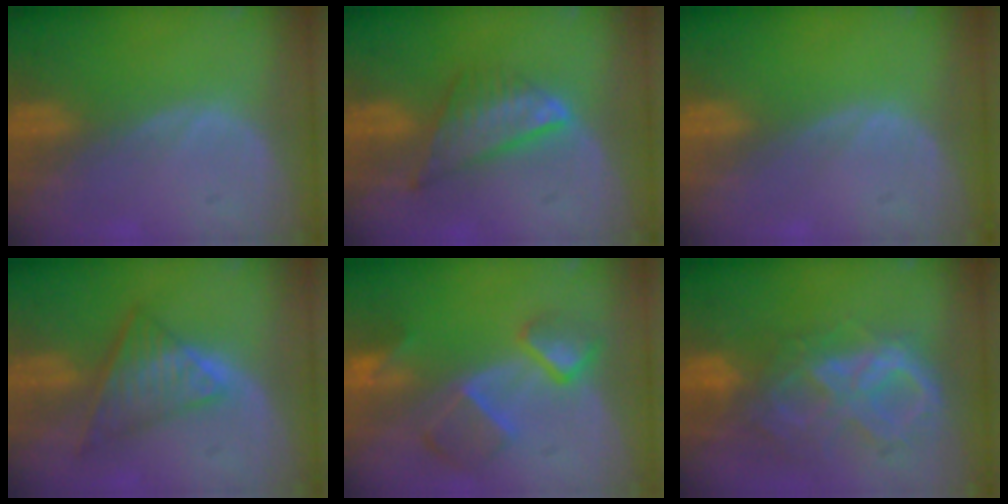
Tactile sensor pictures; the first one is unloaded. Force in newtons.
{"total": 7.5, "press": 6.5, "slide": 3.7}
{"total": 0.0}
{"total": 7.6, "press": 6.4, "slide": 4.1}
{"total": 7.6, "press": 6.7, "slide": 3.6}
{"total": 10.4, "press": 8.9, "slide": 5.4}